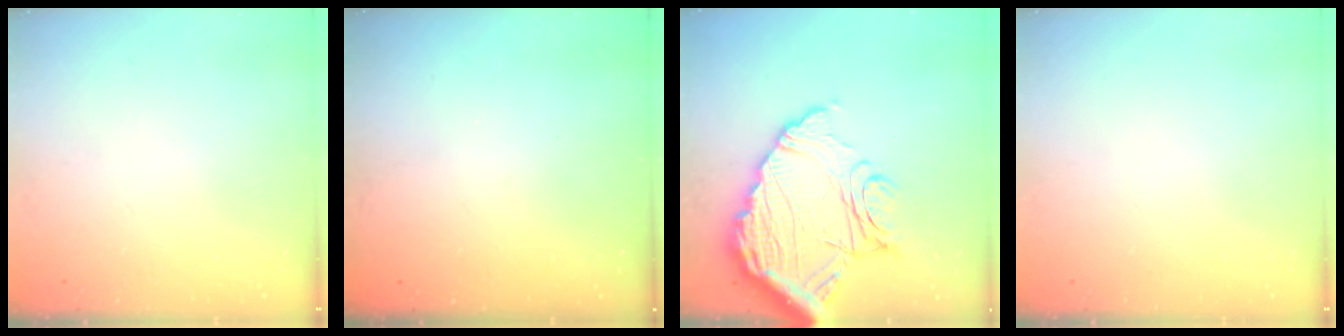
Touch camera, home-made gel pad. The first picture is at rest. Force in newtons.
{"total": 3.3, "press": 3.3, "slide": 0.1}
{"total": 21.0, "press": 20.9, "slide": 2.2}
{"total": 0.0}